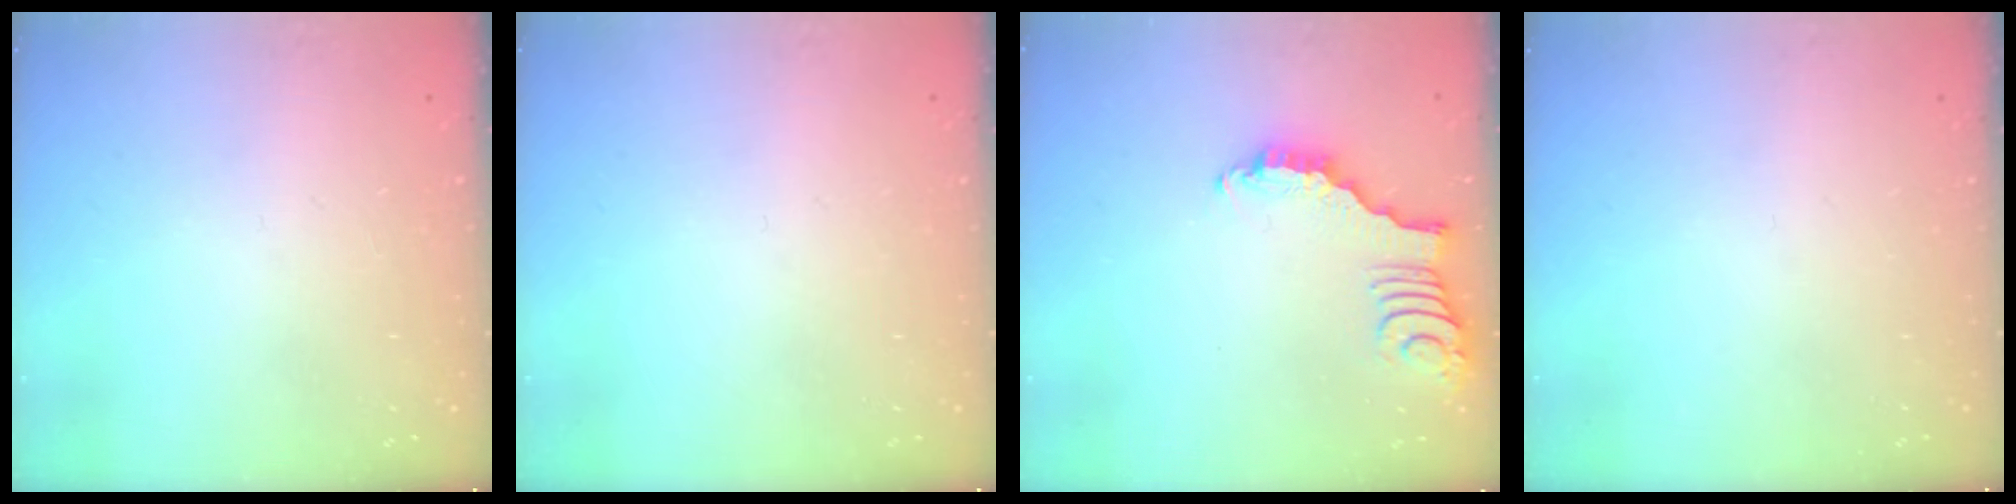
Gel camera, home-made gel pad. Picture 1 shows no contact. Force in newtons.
{"total": 0.0}
{"total": 2.9, "press": 2.9, "slide": 0.4}
{"total": 0.0}